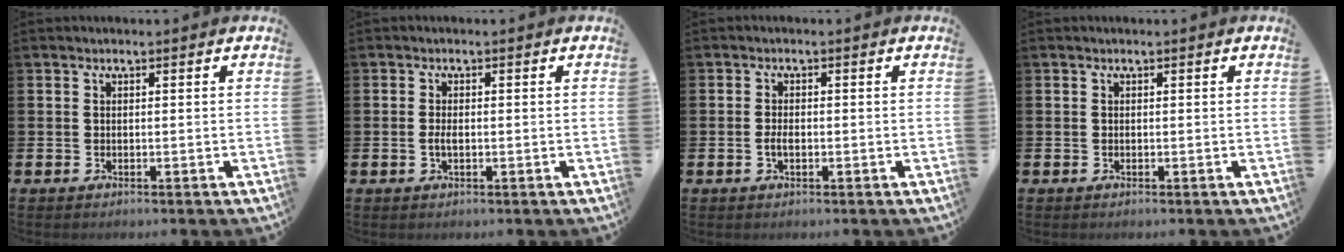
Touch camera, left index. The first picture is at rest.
{"total": 1.6, "force": [-0.3, 0.8, 1.4], "torque": [-0.017, -0.001, -0.009]}
{"total": 1.7, "force": [-0.4, 0.9, 1.4], "torque": [-0.026, 0.002, -0.008]}
{"total": 0.0}